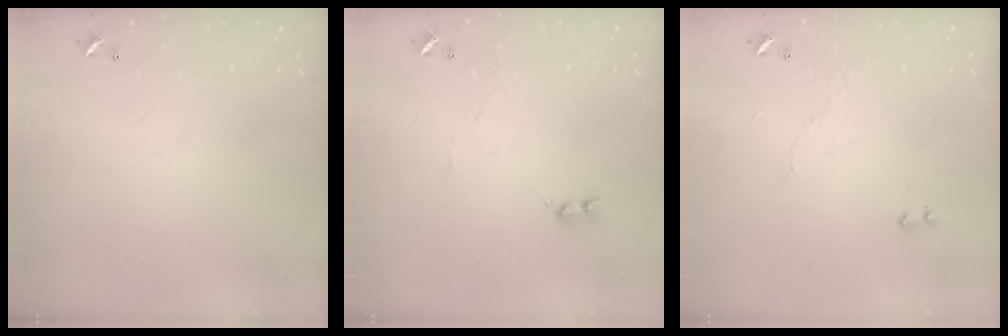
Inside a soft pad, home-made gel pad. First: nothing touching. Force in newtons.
{"total": 4.2, "press": 4.2, "slide": 0.5}
{"total": 4.6, "press": 4.6, "slide": 0.3}